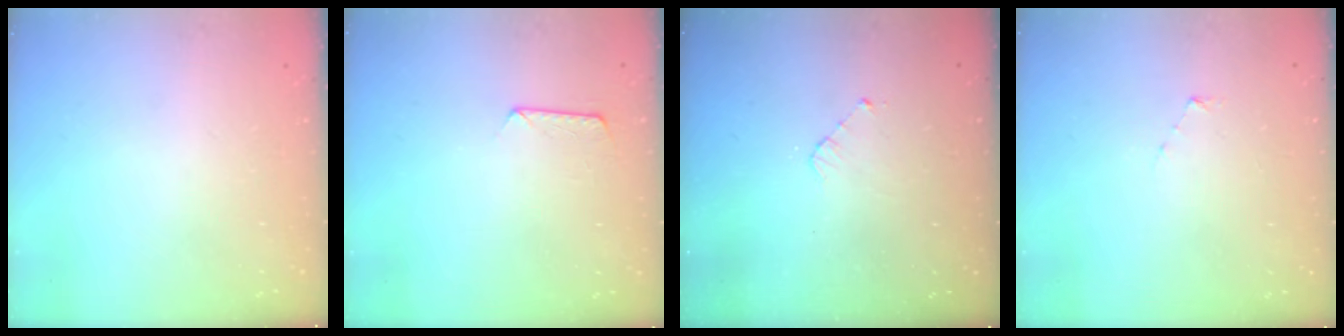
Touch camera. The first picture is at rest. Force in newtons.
{"total": 6.2, "press": 6.2, "slide": 0.5}
{"total": 3.0, "press": 3.0, "slide": 0.2}
{"total": 3.5, "press": 3.4, "slide": 0.3}